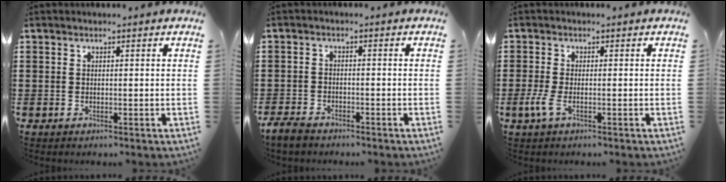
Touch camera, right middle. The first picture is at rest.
{"total": 2.8, "force": [-2.4, 0.9, 0.9], "torque": [-0.033, 0.000, -0.054]}
{"total": 2.4, "force": [-0.7, 0.6, 2.2], "torque": [-0.055, -0.005, -0.017]}